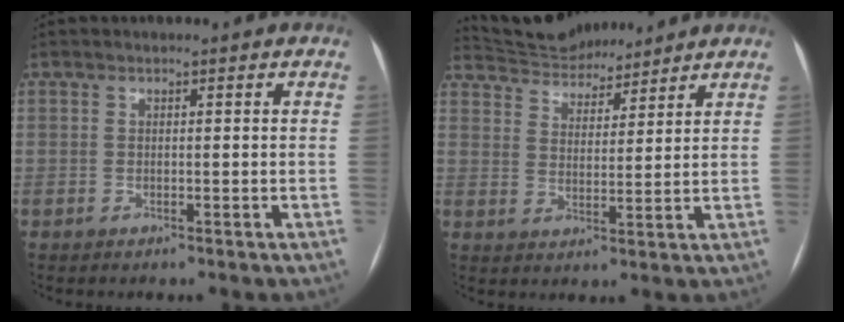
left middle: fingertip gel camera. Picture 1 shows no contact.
{"total": 10.2, "force": [9.8, 2.3, 1.5], "torque": [-0.029, 0.018, 0.168]}